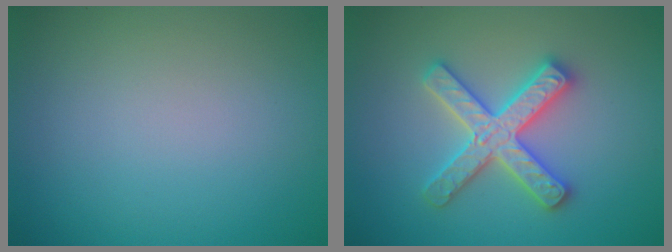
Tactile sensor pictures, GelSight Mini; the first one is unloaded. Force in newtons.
{"total": 5.1, "press": 5.0, "slide": 0.7}